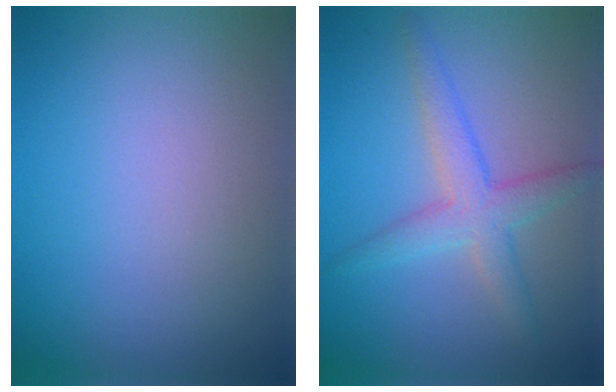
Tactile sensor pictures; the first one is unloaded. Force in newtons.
{"total": 3.5, "press": 3.5, "slide": 0.2}